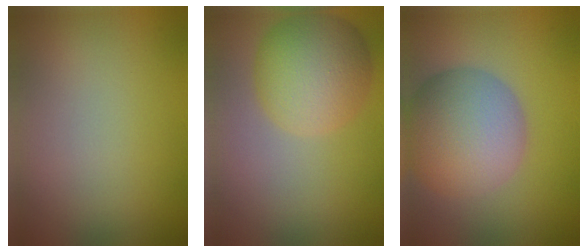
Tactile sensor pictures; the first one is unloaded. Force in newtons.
{"total": 6.9, "press": 6.9, "slide": 0.2}
{"total": 9.0, "press": 9.0, "slide": 0.4}